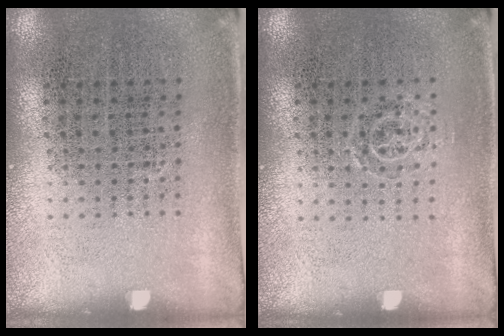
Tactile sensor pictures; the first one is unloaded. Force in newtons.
{"total": 0.7, "press": 0.6, "slide": 0.5}